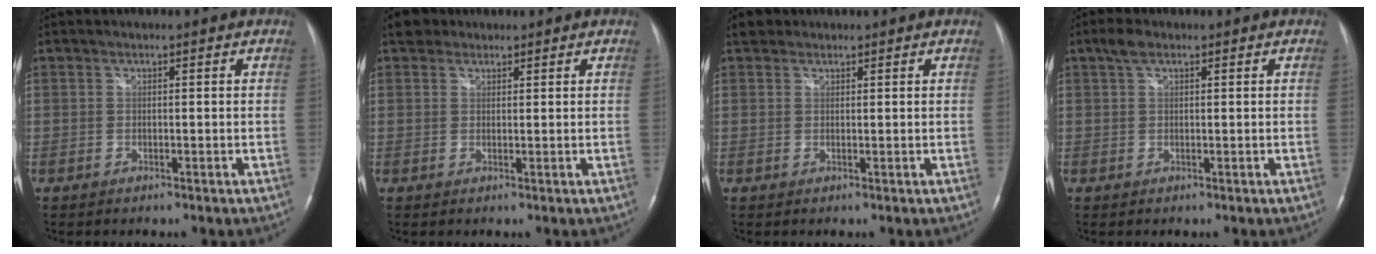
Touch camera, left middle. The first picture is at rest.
{"total": 2.5, "force": [1.8, 1.7, 0.3], "torque": [-0.009, 0.016, 0.030]}
{"total": 1.8, "force": [1.3, 1.2, 0.2], "torque": [-0.006, 0.017, 0.020]}
{"total": 2.1, "force": [1.3, 1.0, 1.3], "torque": [-0.031, 0.014, 0.026]}